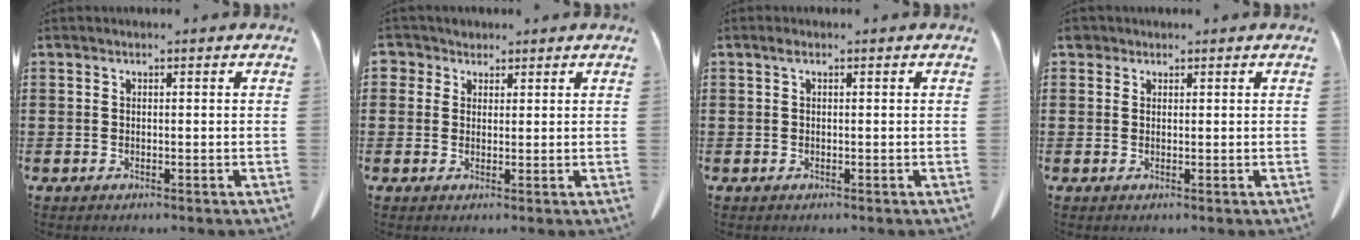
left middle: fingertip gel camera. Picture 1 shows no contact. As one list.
[{"total": 2.5, "force": [1.6, 1.9, 0.2], "torque": [-0.007, 0.008, 0.027]}, {"total": 0.7, "force": [0.2, 0.2, 0.7], "torque": [-0.015, 0.005, 0.002]}, {"total": 1.1, "force": [0.8, 0.7, 0.2], "torque": [-0.008, 0.005, 0.015]}]